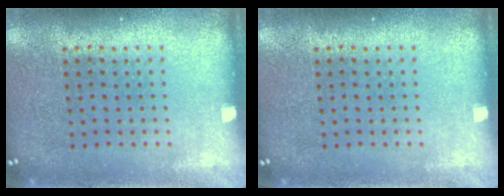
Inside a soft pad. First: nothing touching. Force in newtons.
{"total": 0.0}